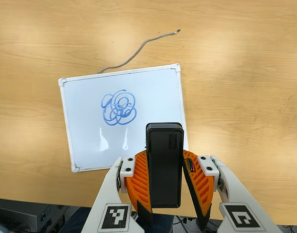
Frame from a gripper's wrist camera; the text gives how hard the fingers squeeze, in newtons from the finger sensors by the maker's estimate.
{"total": 4.9, "left": 4.5, "right": 5.4}